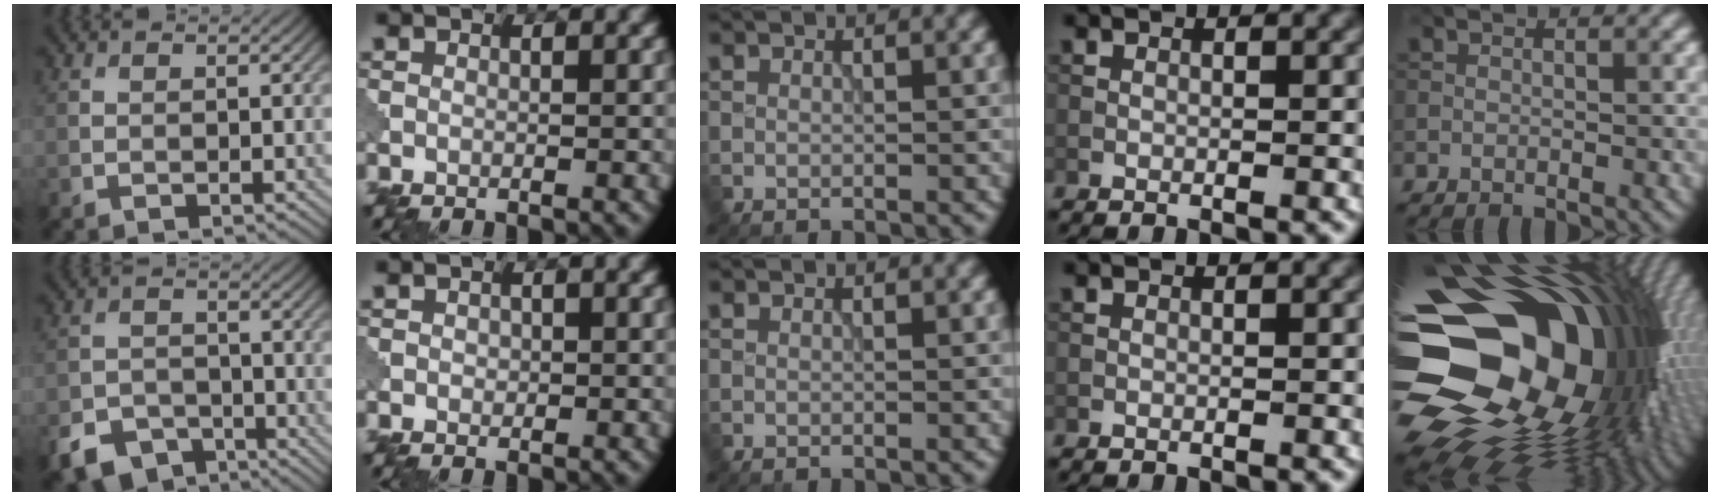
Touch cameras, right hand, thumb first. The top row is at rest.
{"thumb": {"total": 6.6, "force": [-4.6, 4.0, 2.4], "torque": [-0.049, -0.012, -0.086]}, "index": {"total": 0.6, "force": [0.1, 0.5, 0.3], "torque": [-0.005, -0.001, 0.001]}, "little": {"total": 21.9, "force": [1.1, 15.5, 15.5], "torque": [-0.307, -0.038, 0.034]}}